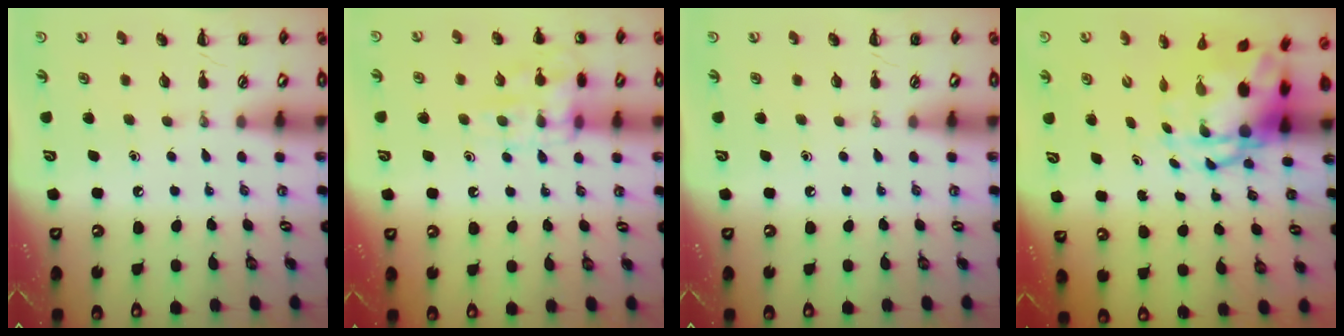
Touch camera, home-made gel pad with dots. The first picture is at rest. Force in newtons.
{"total": 13.3, "press": 13.3, "slide": 1.0}
{"total": 0.0}
{"total": 6.6, "press": 6.3, "slide": 2.1}